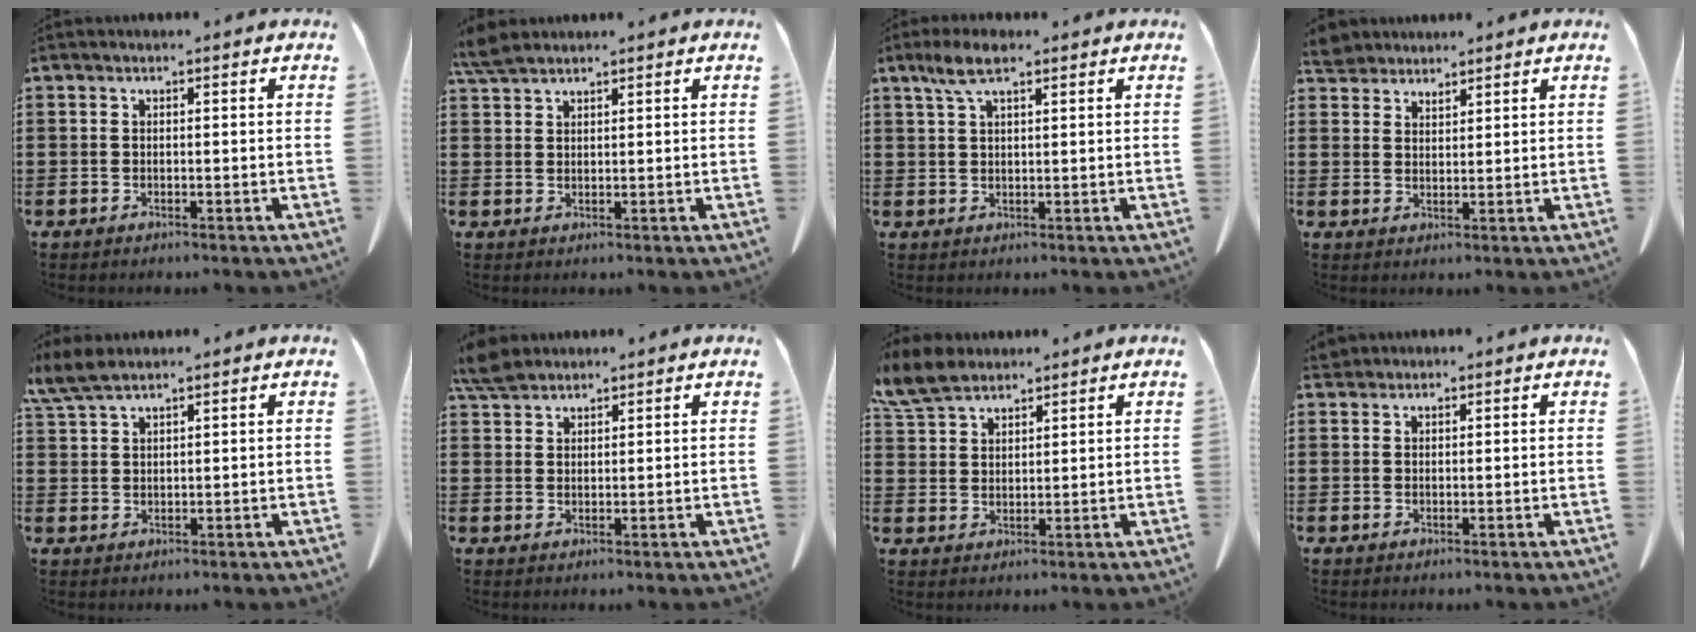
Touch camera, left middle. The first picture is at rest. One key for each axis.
{"total": 3.0, "fx": 2.6, "fy": 0.7, "fz": 1.3, "tx": -0.034, "ty": -0.001, "tz": 0.049}
{"total": 4.9, "fx": 2.8, "fy": 1.4, "fz": 3.8, "tx": -0.080, "ty": 0.006, "tz": 0.050}
{"total": 4.0, "fx": 3.9, "fy": 0.8, "fz": 0.6, "tx": -0.024, "ty": -0.006, "tz": 0.075}
{"total": 4.1, "fx": 3.2, "fy": 0.9, "fz": 2.3, "tx": -0.054, "ty": -0.001, "tz": 0.061}
{"total": 4.2, "fx": 3.8, "fy": 1.3, "fz": 1.5, "tx": -0.041, "ty": -0.004, "tz": 0.072}
{"total": 6.4, "fx": 5.4, "fy": 2.4, "fz": 2.5, "tx": -0.069, "ty": -0.001, "tz": 0.104}
{"total": 1.7, "fx": 1.6, "fy": 0.6, "fz": 0.3, "tx": -0.012, "ty": 0.004, "tz": 0.032}